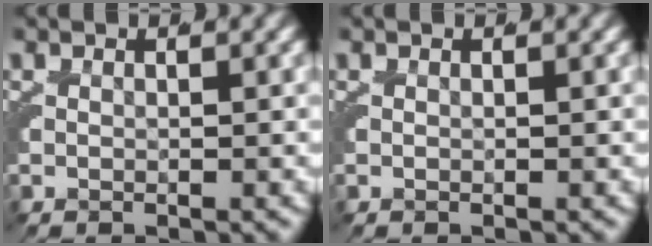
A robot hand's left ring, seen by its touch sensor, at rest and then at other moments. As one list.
[{"total": 0.0}]